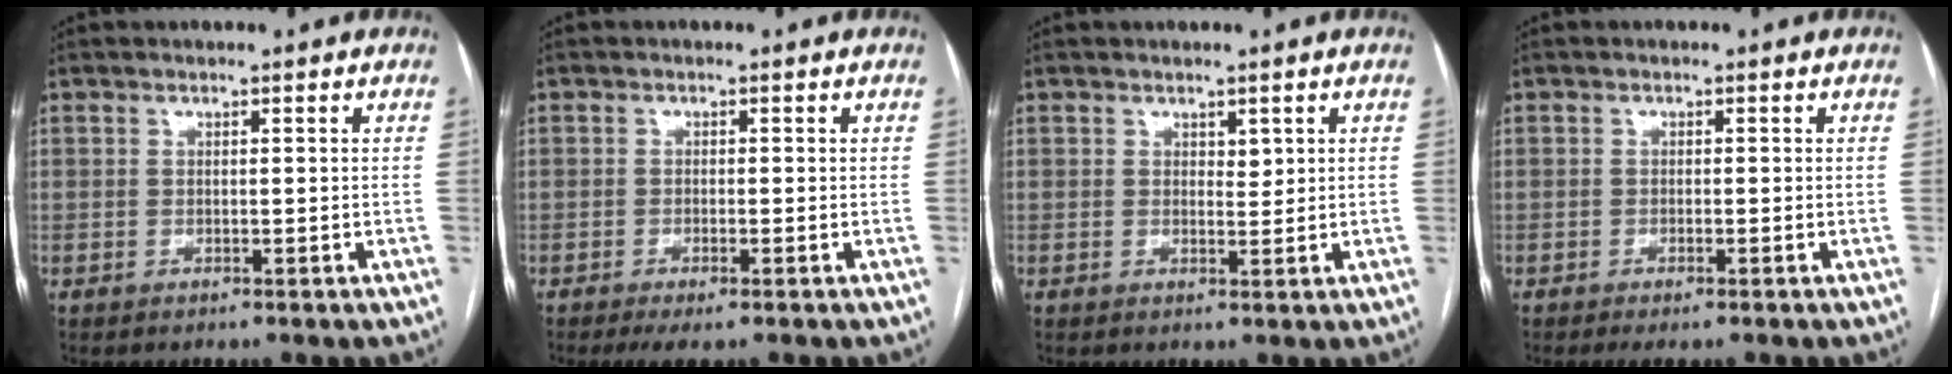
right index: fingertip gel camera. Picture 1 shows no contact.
{"total": 2.7, "force": [-1.6, 0.4, 2.2], "torque": [-0.041, -0.007, -0.025]}
{"total": 1.5, "force": [0.9, 0.7, 1.0], "torque": [-0.012, -0.005, 0.017]}
{"total": 1.3, "force": [-0.8, 0.0, 1.0], "torque": [-0.018, -0.003, -0.012]}